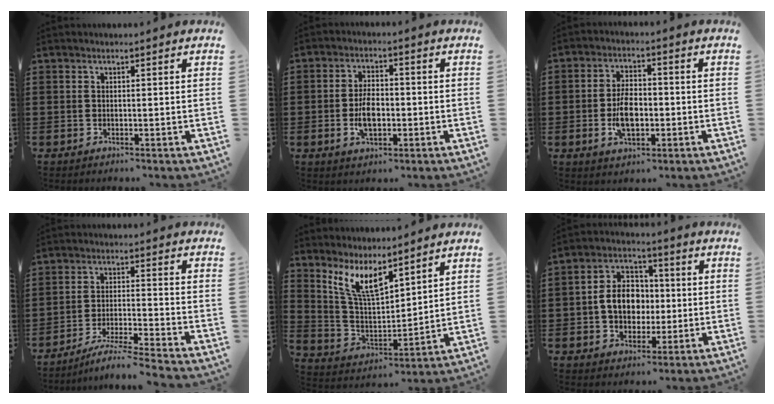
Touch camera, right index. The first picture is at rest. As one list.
[{"total": 5.5, "force": [-1.1, 3.0, 4.4], "torque": [-0.085, 0.000, -0.023]}, {"total": 6.3, "force": [-1.2, 3.5, 5.2], "torque": [-0.097, 0.002, -0.025]}, {"total": 5.7, "force": [-5.3, -0.7, 2.1], "torque": [-0.048, -0.016, -0.106]}, {"total": 8.3, "force": [6.2, 2.5, 5.0], "torque": [-0.118, -0.025, 0.114]}, {"total": 7.9, "force": [-0.6, 6.2, 4.9], "torque": [-0.110, 0.012, -0.016]}]